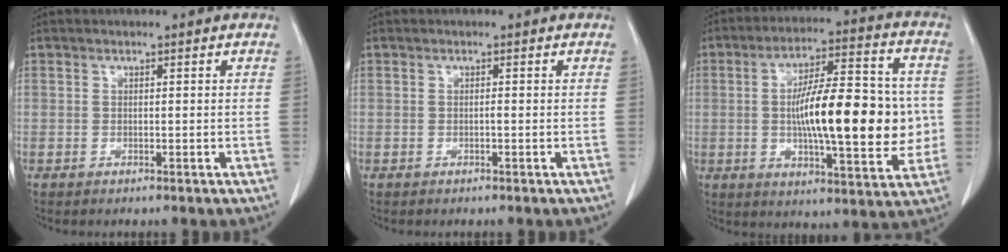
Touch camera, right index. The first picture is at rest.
{"total": 0.0}
{"total": 19.2, "force": [-0.8, 4.8, 18.5], "torque": [-0.295, 0.017, -0.010]}